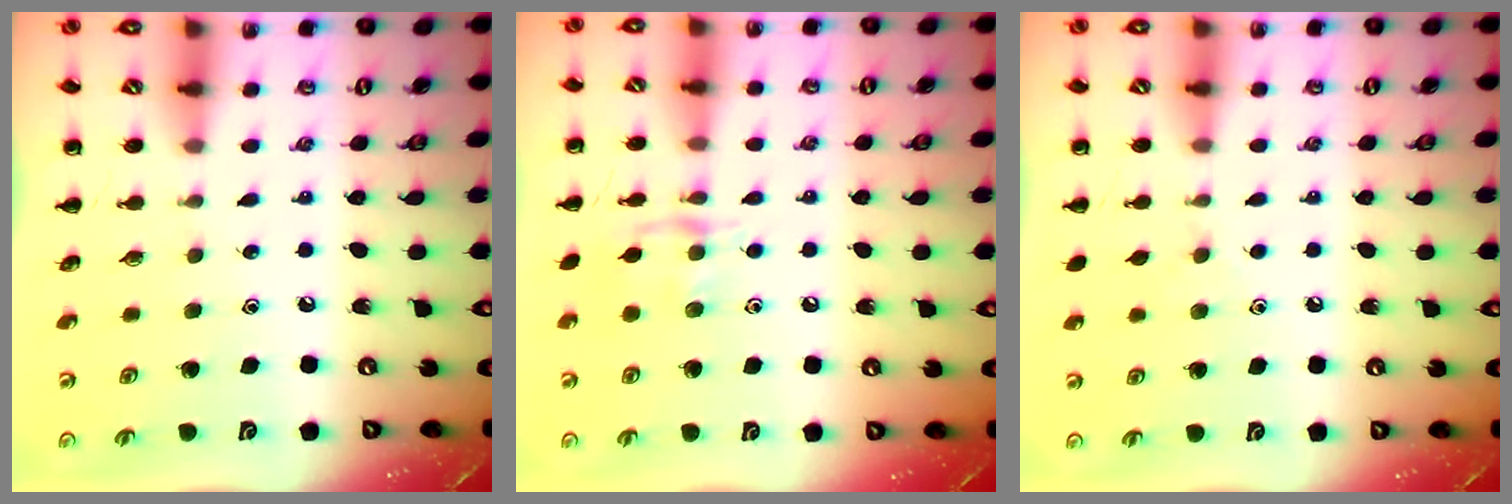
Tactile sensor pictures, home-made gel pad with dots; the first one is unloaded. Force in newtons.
{"total": 9.1, "press": 9.0, "slide": 0.7}
{"total": 3.8, "press": 3.6, "slide": 1.4}